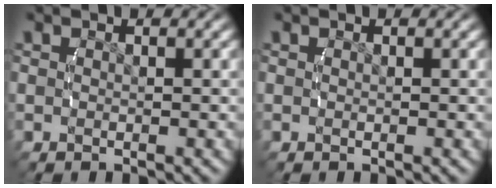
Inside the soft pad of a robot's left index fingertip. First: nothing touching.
{"total": 0.0}